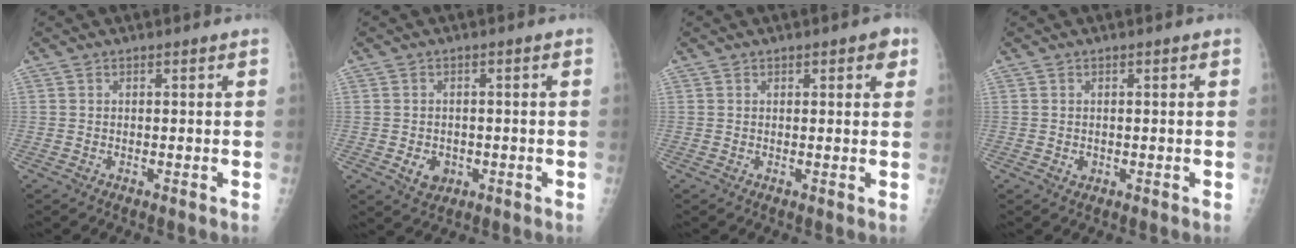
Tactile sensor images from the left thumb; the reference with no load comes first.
{"total": 3.9, "force": [-1.1, 3.2, 2.0], "torque": [-0.016, 0.003, -0.008]}
{"total": 3.2, "force": [1.6, 1.4, 2.4], "torque": [-0.014, -0.001, 0.014]}
{"total": 1.2, "force": [-0.1, 1.0, 0.6], "torque": [-0.003, 0.001, 0.001]}